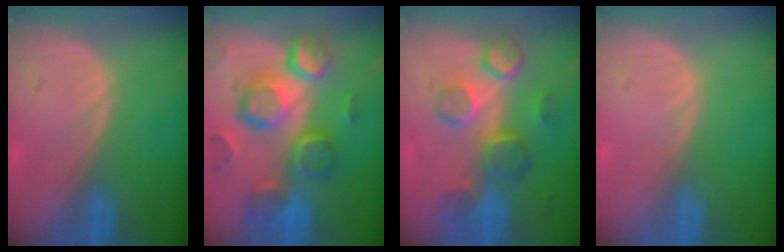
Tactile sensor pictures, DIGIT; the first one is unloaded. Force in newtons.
{"total": 12.2, "press": 10.7, "slide": 6.0}
{"total": 8.4, "press": 7.6, "slide": 3.6}
{"total": 0.0}